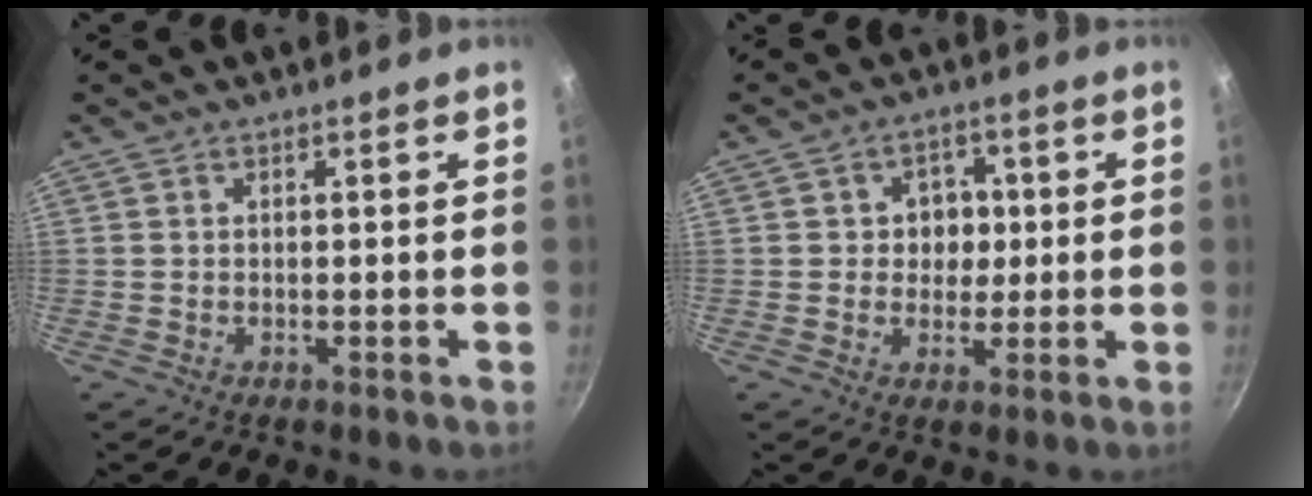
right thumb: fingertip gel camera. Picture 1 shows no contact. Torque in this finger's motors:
{"motor_torque": [-0.46, 0.23, 0.38, 0.35, 0.00]}